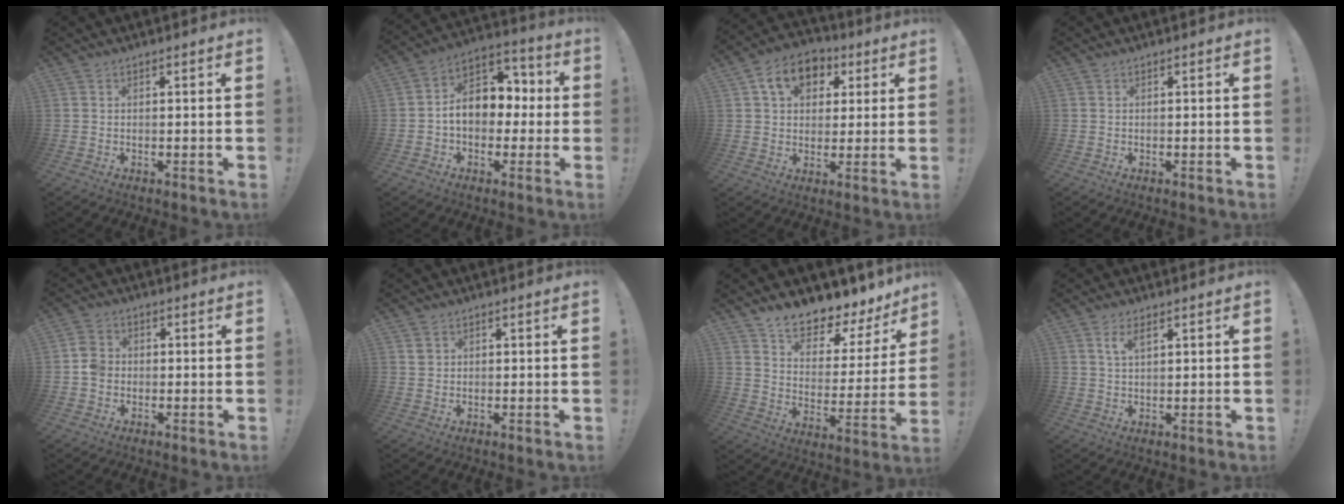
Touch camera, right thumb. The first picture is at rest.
{"total": 12.5, "force": [-0.2, 9.8, 7.9], "torque": [-0.112, 0.015, 0.005]}
{"total": 11.3, "force": [4.5, 8.6, 5.8], "torque": [-0.085, -0.005, 0.087]}
{"total": 0.0}
{"total": 4.6, "force": [-0.9, 3.9, 2.2], "torque": [-0.041, 0.014, -0.016]}
{"total": 1.6, "force": [1.1, 1.2, 0.2], "torque": [0.003, -0.001, 0.020]}
{"total": 9.1, "force": [8.2, 2.5, 3.0], "torque": [-0.049, -0.084, 0.140]}
{"total": 3.9, "force": [1.9, 1.4, 3.1], "torque": [-0.056, -0.002, 0.032]}